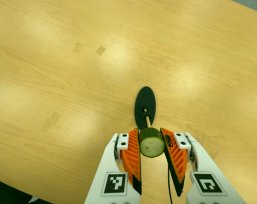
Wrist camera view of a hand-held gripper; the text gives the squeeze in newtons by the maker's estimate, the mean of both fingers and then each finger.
{"total": 11.0, "left": 10.3, "right": 11.6}